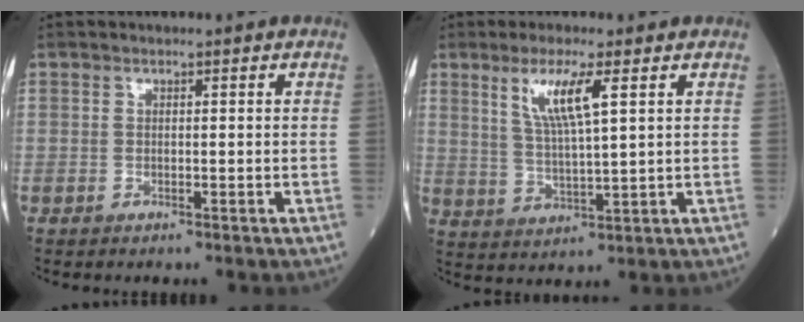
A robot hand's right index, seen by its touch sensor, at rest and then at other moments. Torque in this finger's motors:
{"motor_torque": [0.96, 0.81, 0.43, 0.13]}